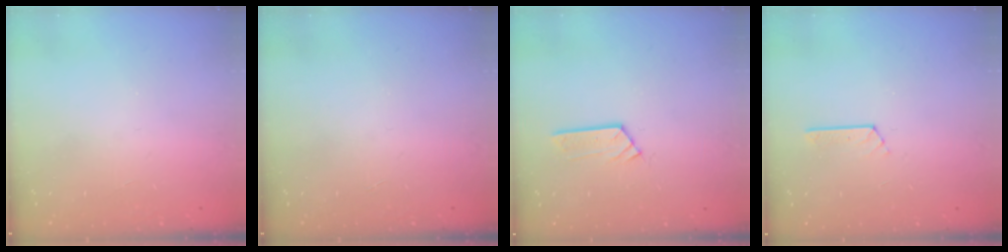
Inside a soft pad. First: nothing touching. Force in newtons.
{"total": 0.0}
{"total": 3.6, "press": 3.6, "slide": 0.3}
{"total": 2.6, "press": 2.6, "slide": 0.3}